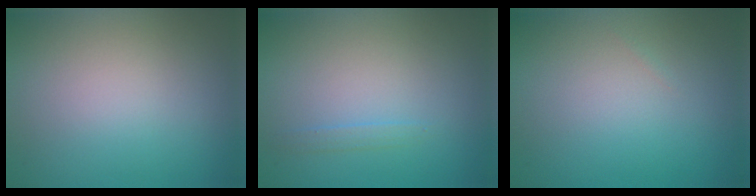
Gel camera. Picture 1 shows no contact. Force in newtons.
{"total": 0.7, "press": 0.7, "slide": 0.1}
{"total": 0.0}